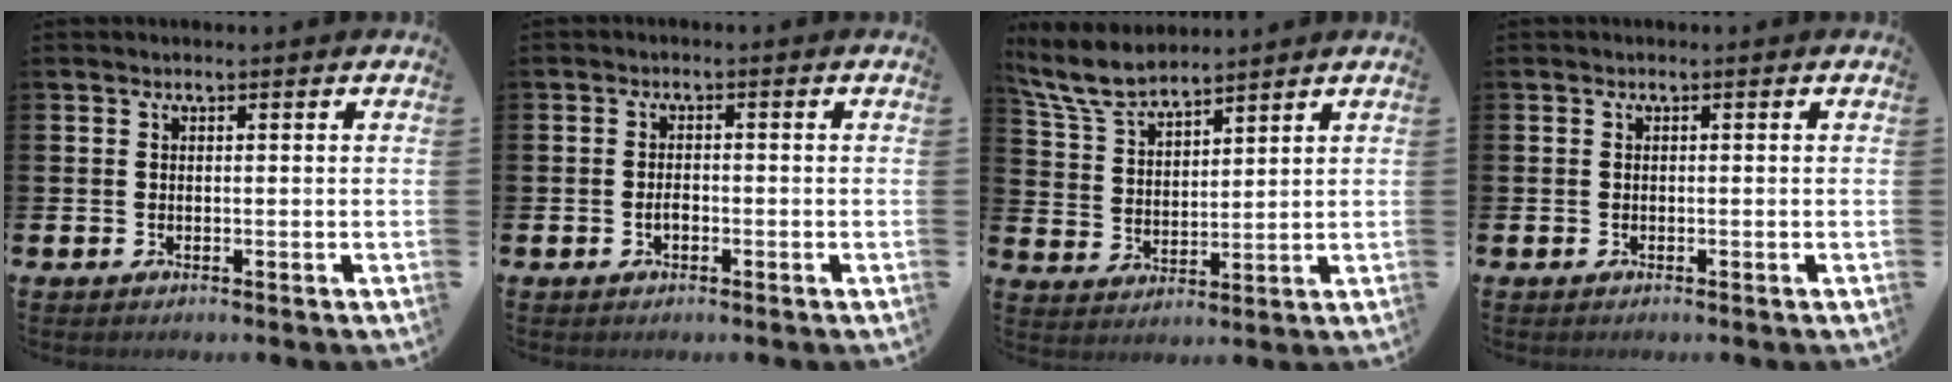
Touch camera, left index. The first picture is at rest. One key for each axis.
{"total": 1.4, "fx": -0.6, "fy": 0.8, "fz": 1.0, "tx": -0.018, "ty": 0.002, "tz": -0.012}
{"total": 7.4, "fx": 6.8, "fy": 1.6, "fz": 2.5, "tx": -0.079, "ty": -0.024, "tz": 0.127}
{"total": 0.0}